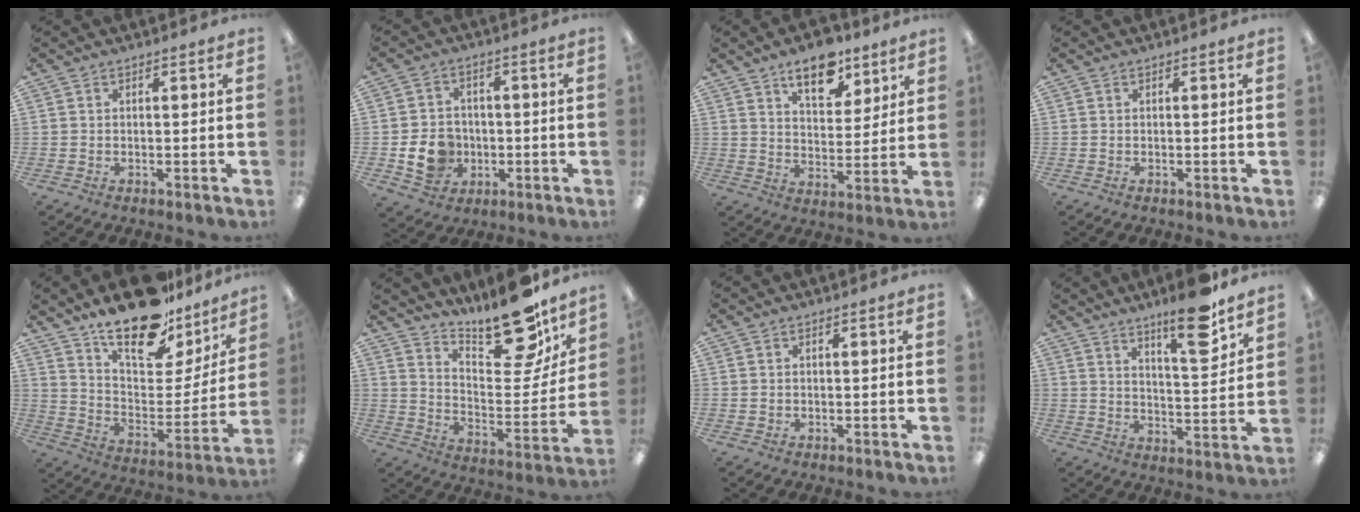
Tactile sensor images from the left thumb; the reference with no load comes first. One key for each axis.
{"total": 9.0, "fx": -2.3, "fy": 7.7, "fz": 4.0, "tx": -0.082, "ty": 0.017, "tz": -0.038}
{"total": 12.2, "fx": 8.6, "fy": 6.1, "fz": 6.2, "tx": -0.073, "ty": -0.043, "tz": 0.148}
{"total": 0.0}
{"total": 22.1, "fx": 17.1, "fy": 8.6, "fz": 11.0, "tx": -0.170, "ty": -0.115, "tz": 0.295}
{"total": 18.6, "fx": 16.1, "fy": 5.0, "fz": 7.9, "tx": -0.107, "ty": -0.130, "tz": 0.271}
{"total": 0.6, "fx": 0.2, "fy": 0.5, "fz": -0.1, "tx": 0.001, "ty": 0.004, "tz": 0.002}
{"total": 13.3, "fx": 10.0, "fy": 2.8, "fz": 8.2, "tx": -0.112, "ty": -0.063, "tz": 0.162}